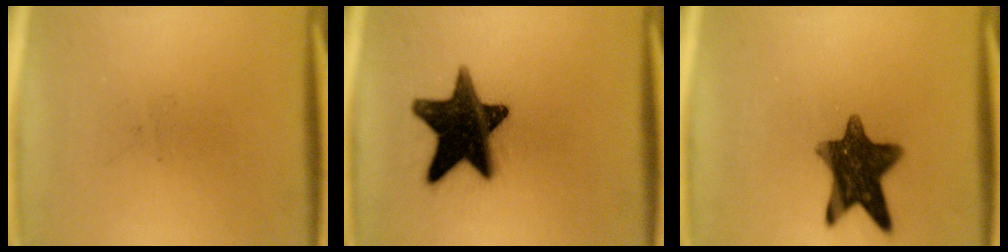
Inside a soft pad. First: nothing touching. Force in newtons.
{"total": 17.4}
{"total": 11.9}